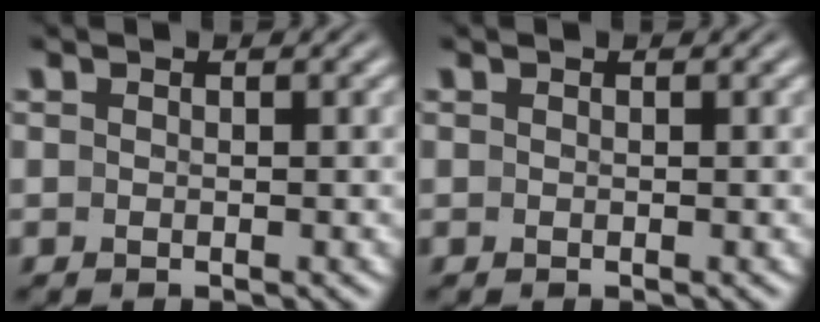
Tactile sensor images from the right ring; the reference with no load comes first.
{"total": 0.0}